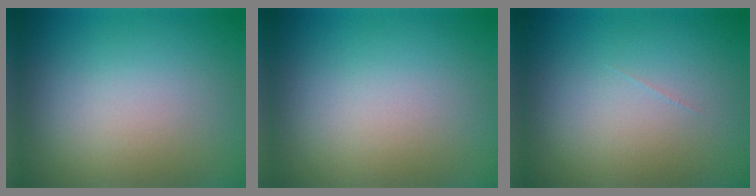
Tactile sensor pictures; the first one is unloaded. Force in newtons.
{"total": 0.0}
{"total": 0.0}